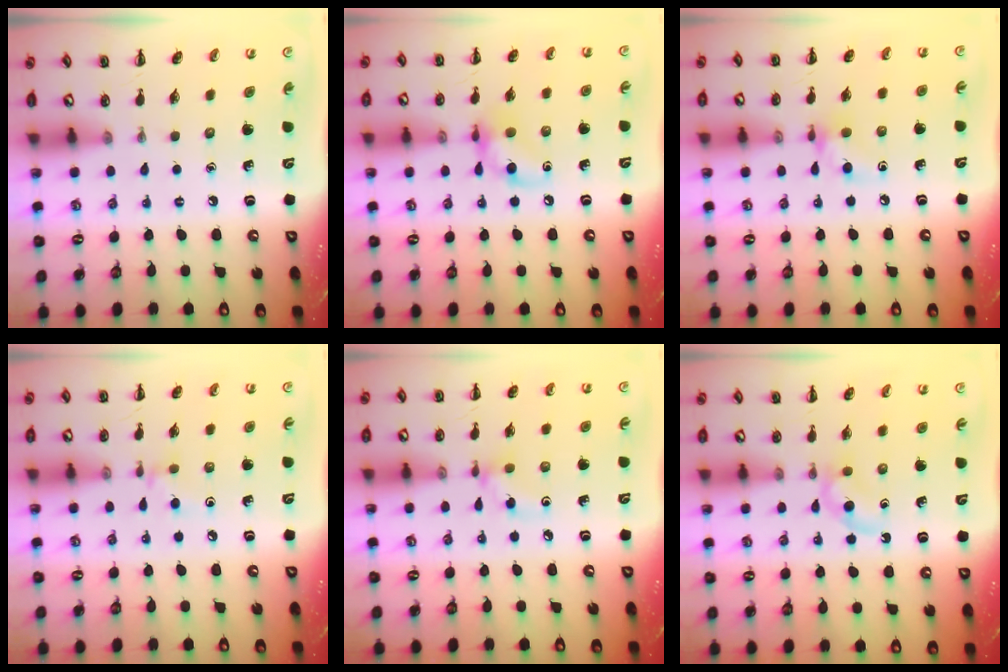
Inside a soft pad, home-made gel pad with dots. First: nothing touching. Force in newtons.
{"total": 9.5, "press": 9.5, "slide": 0.8}
{"total": 5.8, "press": 5.7, "slide": 0.6}
{"total": 3.4, "press": 3.2, "slide": 1.2}
{"total": 3.8, "press": 3.7, "slide": 0.9}
{"total": 3.6, "press": 3.3, "slide": 1.6}